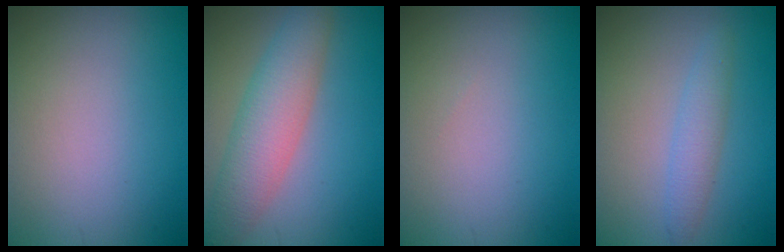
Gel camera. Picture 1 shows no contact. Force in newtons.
{"total": 5.7, "press": 5.7, "slide": 0.3}
{"total": 0.0}
{"total": 2.2, "press": 2.2, "slide": 0.1}